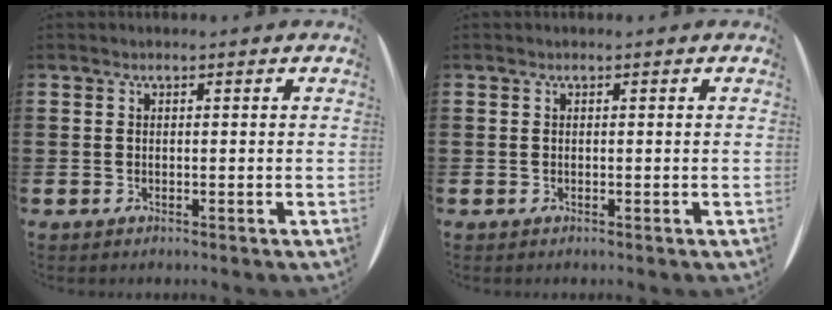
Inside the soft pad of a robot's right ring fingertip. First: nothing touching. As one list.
[{"total": 0.0}]